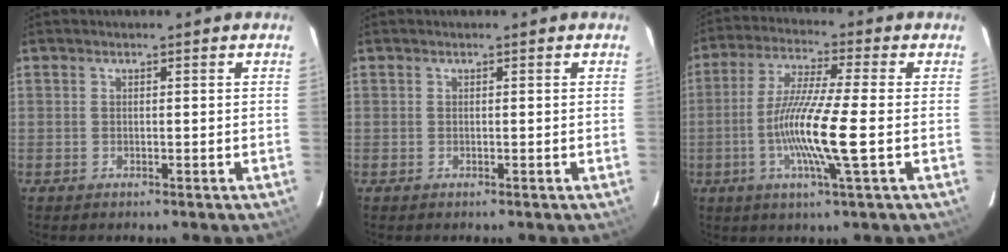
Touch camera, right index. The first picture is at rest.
{"total": 0.0}
{"total": 12.4, "force": [-2.8, -0.4, 12.0], "torque": [-0.239, -0.007, -0.057]}